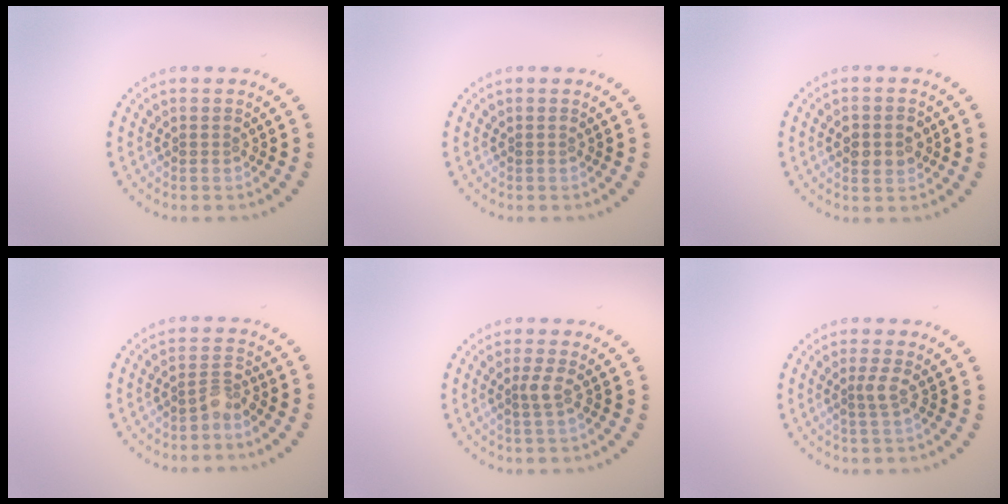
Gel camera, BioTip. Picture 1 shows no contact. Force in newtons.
{"total": 0.0}
{"total": 2.8, "press": 2.8, "slide": 0.0}
{"total": 2.0, "press": 1.5, "slide": 1.3}
{"total": 1.4, "press": 1.1, "slide": 0.7}
{"total": 1.4, "press": 1.1, "slide": 1.0}